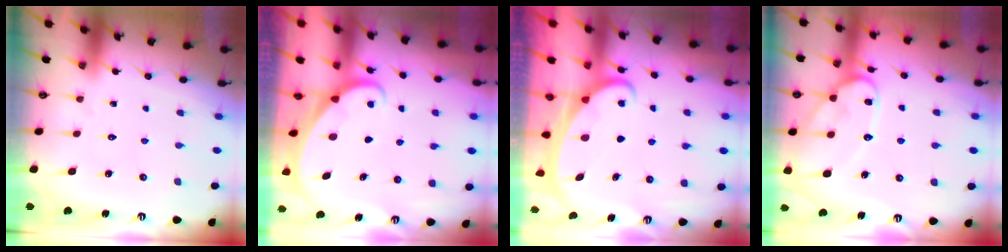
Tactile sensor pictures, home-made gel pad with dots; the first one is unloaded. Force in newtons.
{"total": 1.7, "press": 1.7, "slide": 0.1}
{"total": 2.1, "press": 2.1, "slide": 0.3}
{"total": 13.5, "press": 13.4, "slide": 1.1}